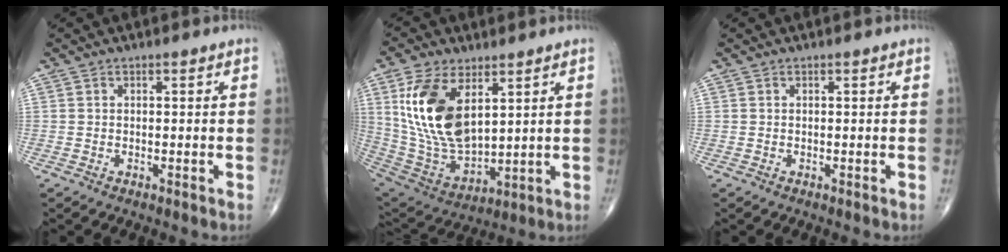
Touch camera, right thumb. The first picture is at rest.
{"total": 18.0, "force": [6.0, 9.5, 14.0], "torque": [-0.261, -0.028, 0.130]}
{"total": 0.0}